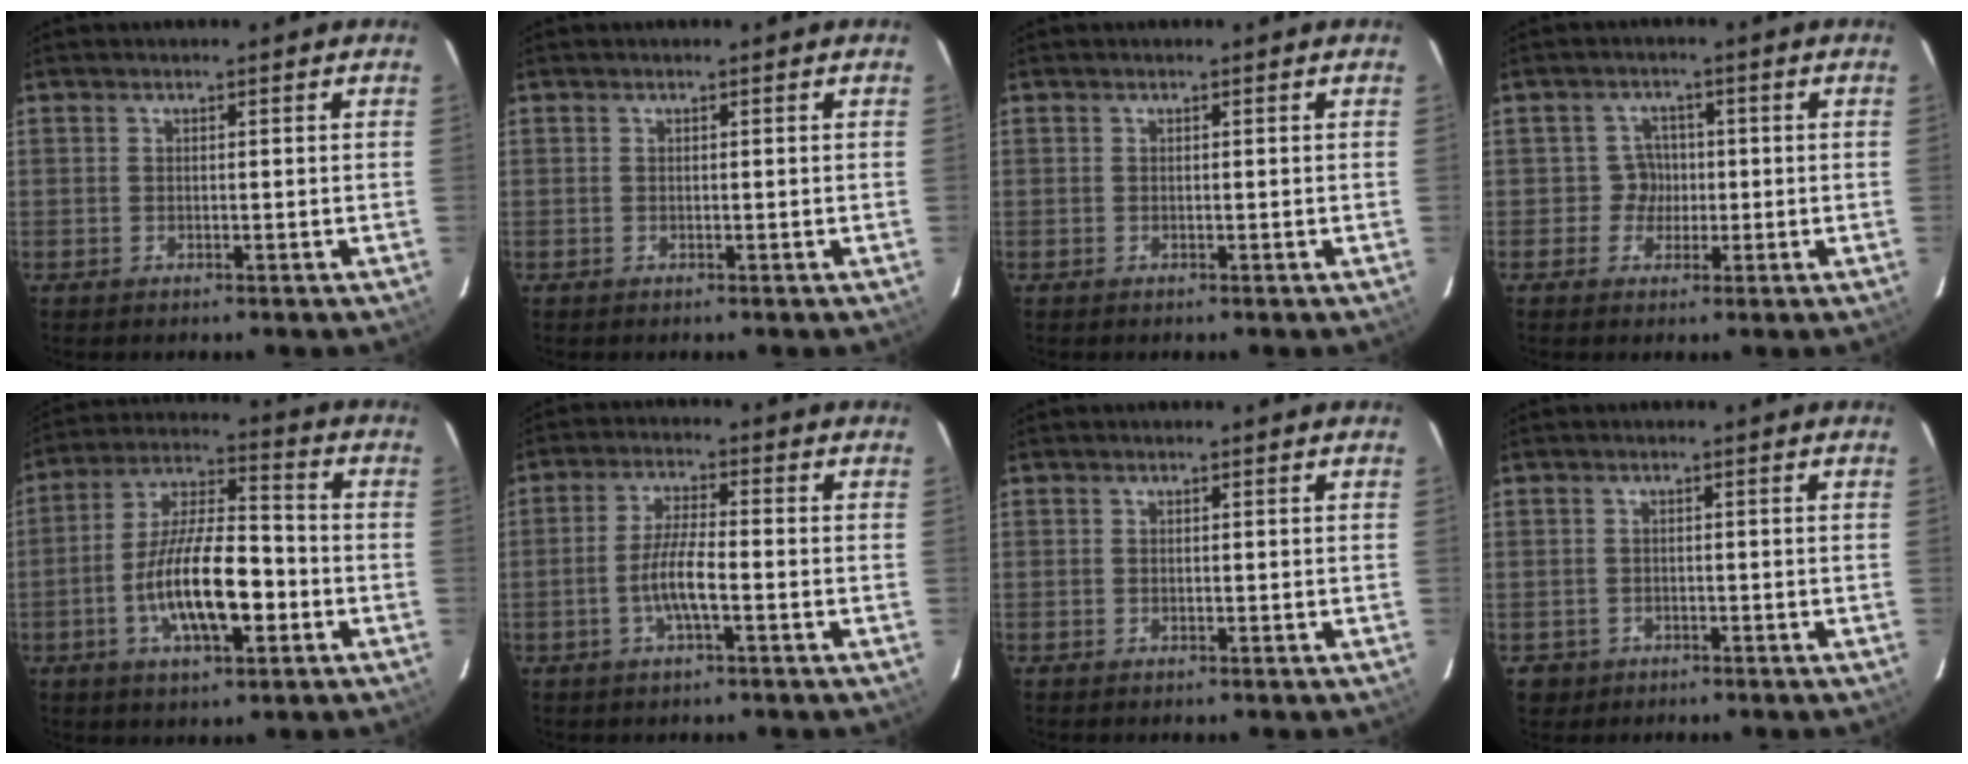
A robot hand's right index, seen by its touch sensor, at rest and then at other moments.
{"total": 0.0}
{"total": 0.0}
{"total": 3.5, "force": [-0.6, 3.4, -0.4], "torque": [0.016, 0.016, -0.012]}
{"total": 15.2, "force": [-4.6, 5.2, 13.5], "torque": [-0.256, 0.002, -0.081]}
{"total": 6.4, "force": [-2.2, 1.0, 5.9], "torque": [-0.117, 0.001, -0.043]}
{"total": 0.0}
{"total": 3.4, "force": [-1.1, 3.2, 0.5], "torque": [-0.020, 0.007, -0.009]}